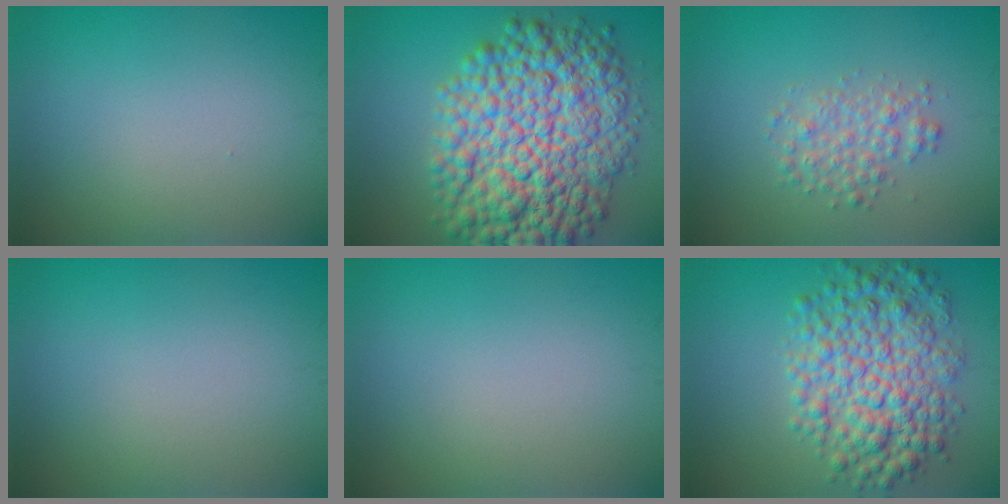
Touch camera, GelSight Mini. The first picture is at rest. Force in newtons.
{"total": 13.4, "press": 13.4, "slide": 0.1}
{"total": 2.5, "press": 2.5, "slide": 0.1}
{"total": 0.0}
{"total": 0.0}
{"total": 7.6, "press": 7.6, "slide": 0.1}